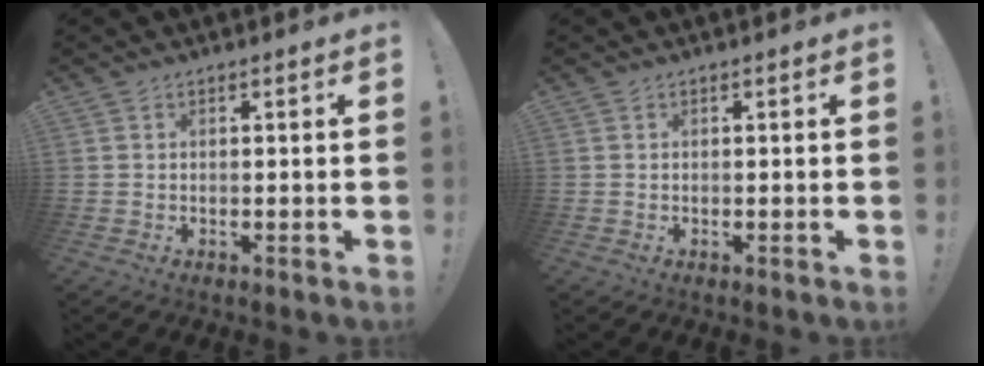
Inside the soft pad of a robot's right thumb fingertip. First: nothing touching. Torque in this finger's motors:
{"motor_torque": [-0.04, 0.04, -0.10, 0.03, 0.00]}